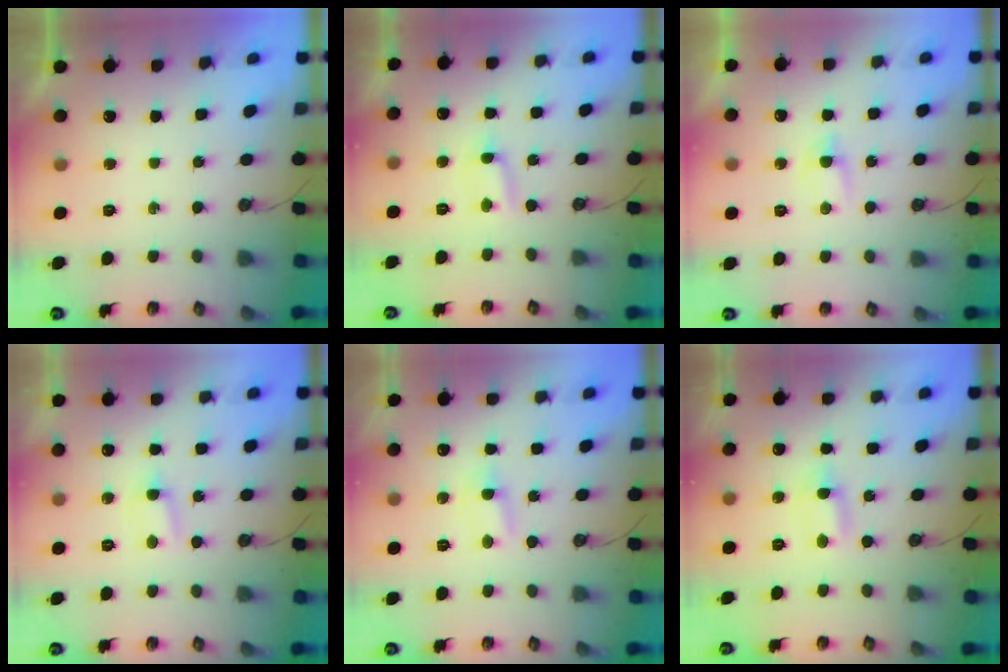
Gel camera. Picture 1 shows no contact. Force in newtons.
{"total": 1.8, "press": 1.8, "slide": 0.2}
{"total": 3.2, "press": 3.1, "slide": 0.5}
{"total": 3.2, "press": 3.2, "slide": 0.4}
{"total": 2.8, "press": 2.8, "slide": 0.3}
{"total": 1.2, "press": 1.0, "slide": 0.8}